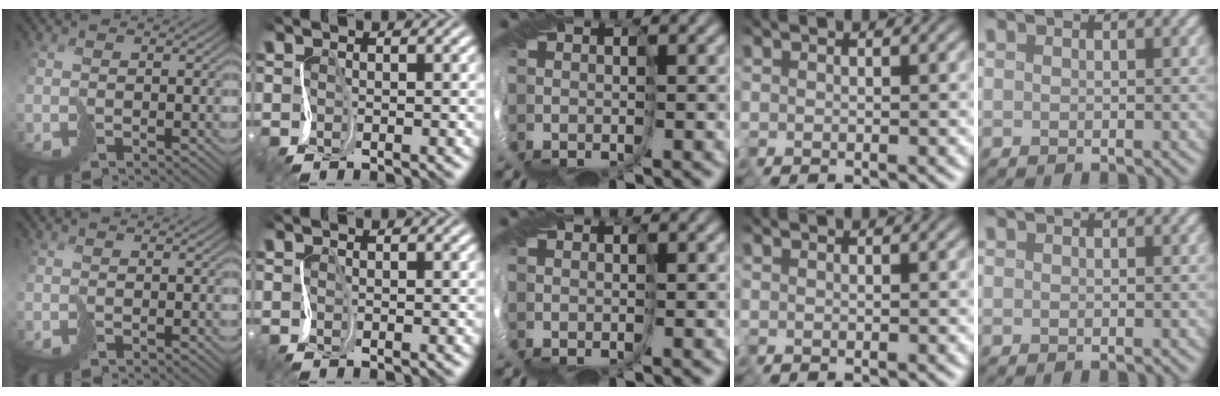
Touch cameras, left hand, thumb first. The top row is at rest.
{}